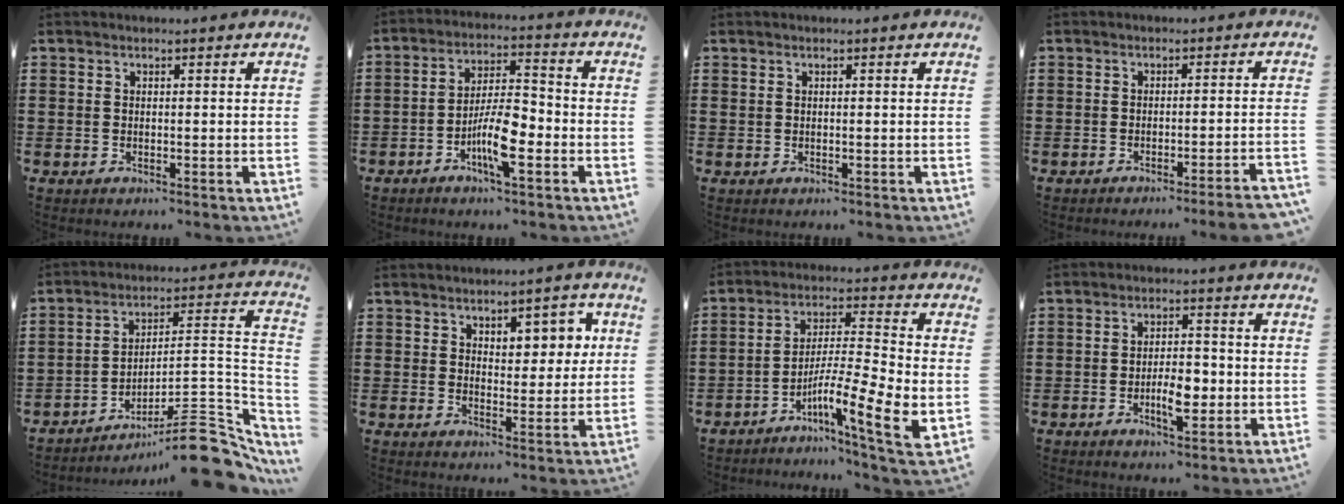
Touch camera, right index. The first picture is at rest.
{"total": 7.9, "force": [-3.2, 2.3, 6.9], "torque": [-0.133, 0.001, -0.061]}
{"total": 0.0}
{"total": 2.6, "force": [-2.2, -0.6, 1.4], "torque": [-0.023, -0.007, -0.043]}
{"total": 12.3, "force": [-9.0, 2.5, 8.0], "torque": [-0.102, 0.029, -0.162]}
{"total": 5.1, "force": [2.4, 3.1, 3.3], "torque": [-0.051, 0.004, 0.035]}
{"total": 10.7, "force": [-4.8, 1.0, 9.5], "torque": [-0.168, -0.013, -0.089]}
{"total": 5.5, "force": [-1.5, 2.3, 4.8], "torque": [-0.088, 0.006, -0.028]}